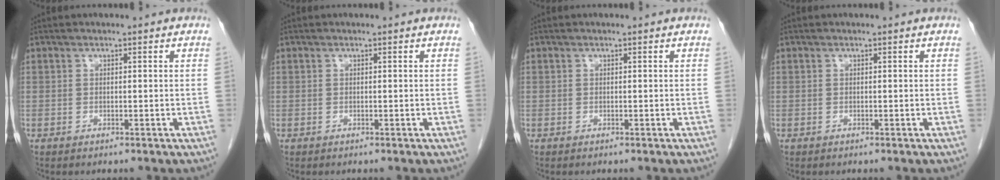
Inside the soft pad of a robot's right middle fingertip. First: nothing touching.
{"total": 0.0}
{"total": 0.0}
{"total": 0.0}